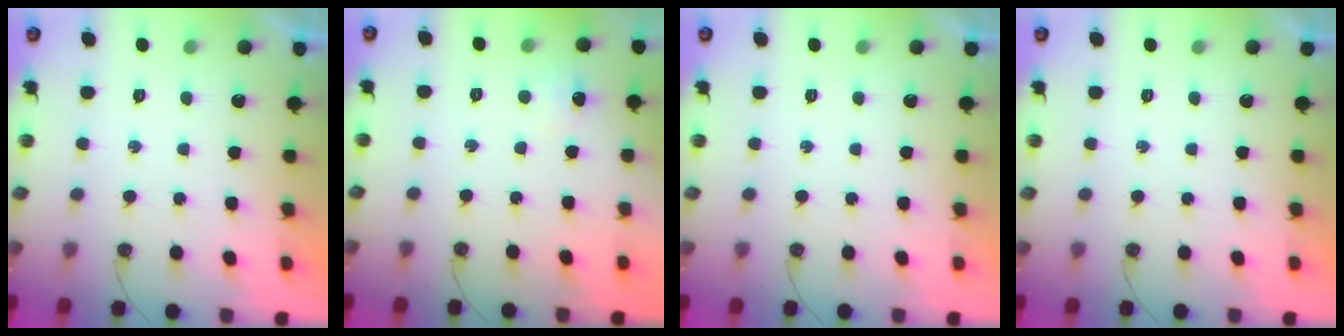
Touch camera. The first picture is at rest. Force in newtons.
{"total": 4.1, "press": 4.0, "slide": 0.5}
{"total": 0.0}
{"total": 0.0}